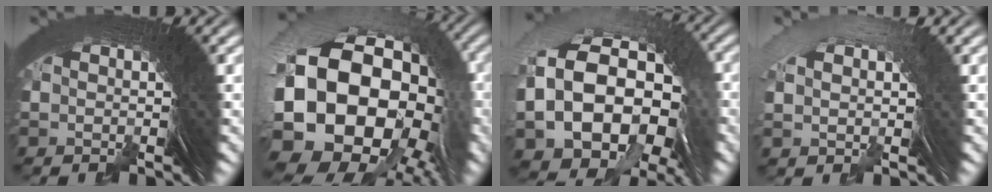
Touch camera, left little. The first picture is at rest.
{"total": 21.2, "force": [-2.2, 15.0, 14.8], "torque": [-0.297, -0.052, -0.023]}
{"total": 14.0, "force": [-1.2, 10.2, 9.6], "torque": [-0.215, -0.047, -0.008]}
{"total": 1.5, "force": [0.9, 0.2, 1.1], "torque": [-0.015, 0.018, 0.019]}